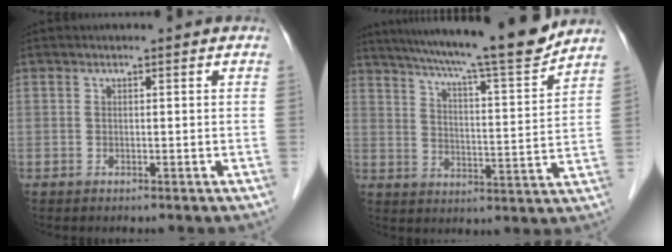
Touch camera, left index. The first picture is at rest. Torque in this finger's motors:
{"motor_torque": [0.21, -0.34, 0.47, 0.06]}